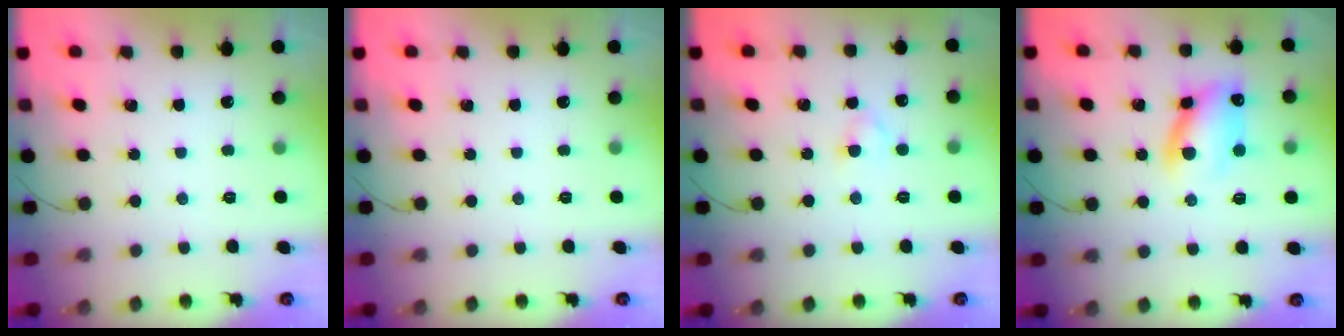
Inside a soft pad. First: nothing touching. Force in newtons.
{"total": 0.0}
{"total": 3.0, "press": 2.7, "slide": 1.2}
{"total": 11.0, "press": 10.9, "slide": 1.4}